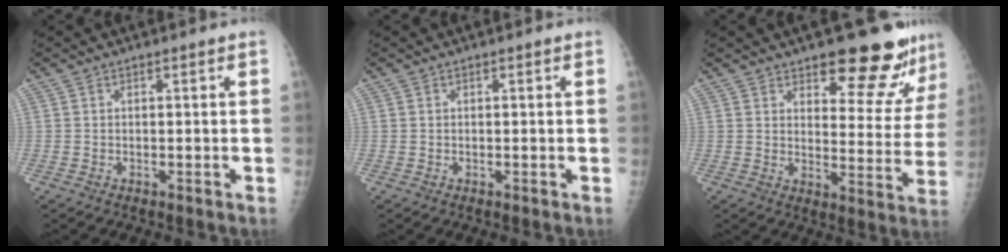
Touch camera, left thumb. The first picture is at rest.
{"total": 0.0}
{"total": 15.2, "force": [11.8, 5.1, 8.0], "torque": [-0.054, -0.088, 0.149]}